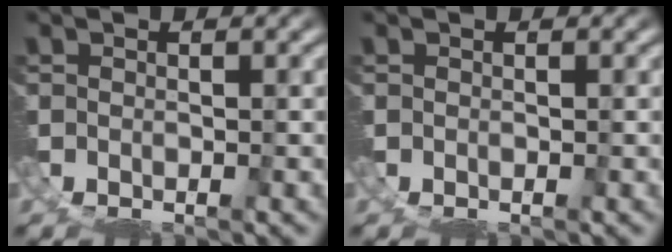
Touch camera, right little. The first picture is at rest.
{"total": 0.0}